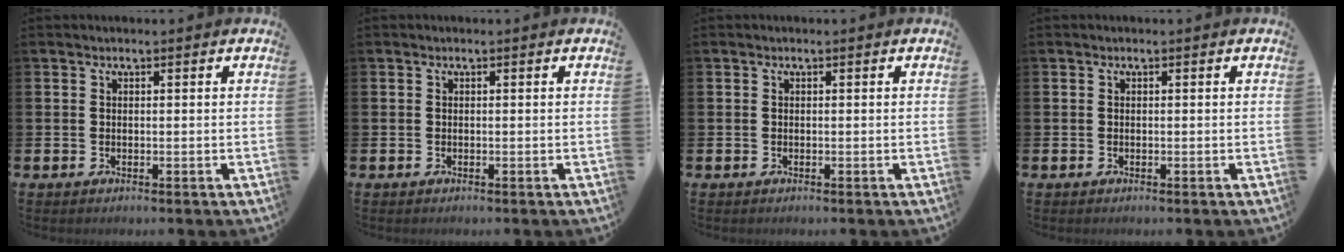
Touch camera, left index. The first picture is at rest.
{"total": 0.0}
{"total": 0.0}
{"total": 0.0}